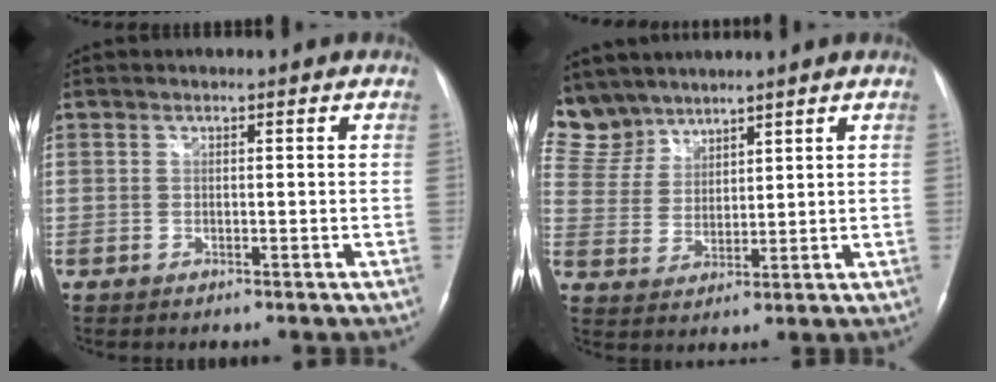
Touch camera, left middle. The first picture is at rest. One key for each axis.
{"total": 8.9, "fx": 8.0, "fy": 4.0, "fz": 0.2, "tx": -0.014, "ty": 0.012, "tz": 0.176}